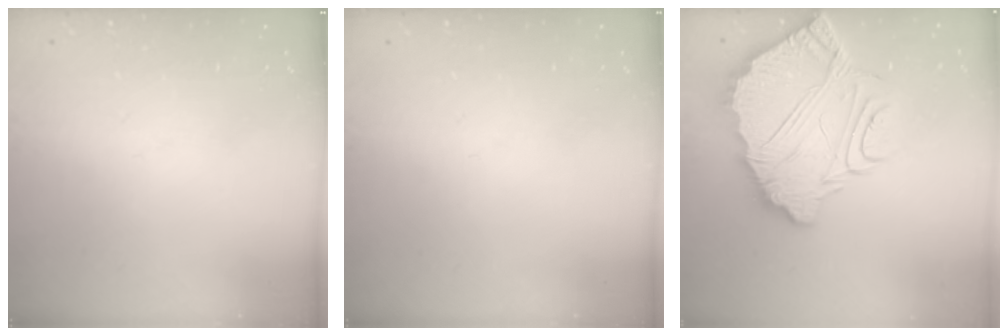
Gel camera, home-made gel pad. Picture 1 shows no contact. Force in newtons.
{"total": 0.0}
{"total": 13.2, "press": 13.1, "slide": 0.9}